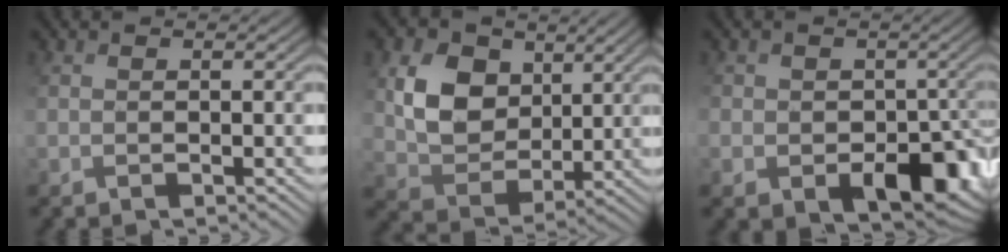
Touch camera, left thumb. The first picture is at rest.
{"total": 8.1, "force": [3.7, 6.2, 3.7], "torque": [-0.093, 0.002, 0.061]}
{"total": 9.6, "force": [-3.9, 7.4, 4.7], "torque": [-0.075, -0.026, -0.060]}